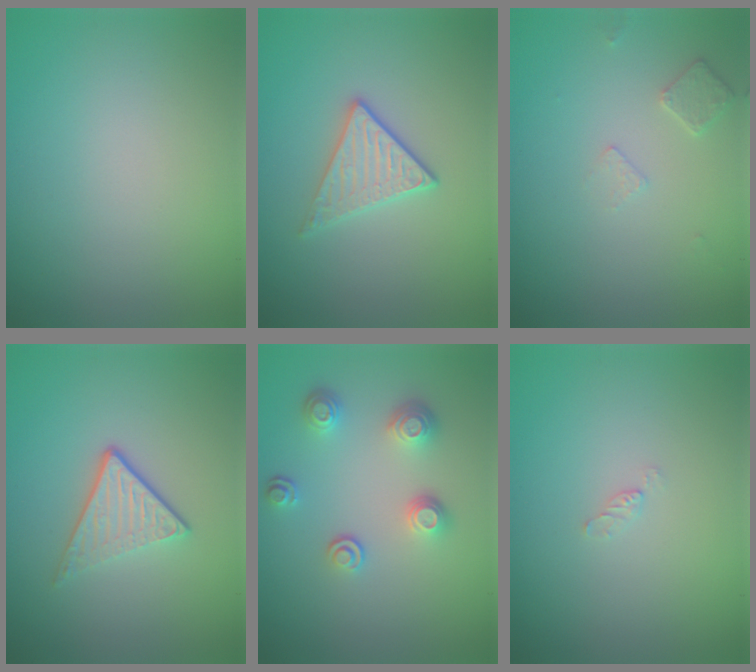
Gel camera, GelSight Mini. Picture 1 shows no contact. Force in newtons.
{"total": 2.8, "press": 2.6, "slide": 1.1}
{"total": 1.5, "press": 1.4, "slide": 0.3}
{"total": 3.6, "press": 2.6, "slide": 2.5}
{"total": 3.3, "press": 2.6, "slide": 2.0}
{"total": 0.6, "press": 0.6, "slide": 0.1}